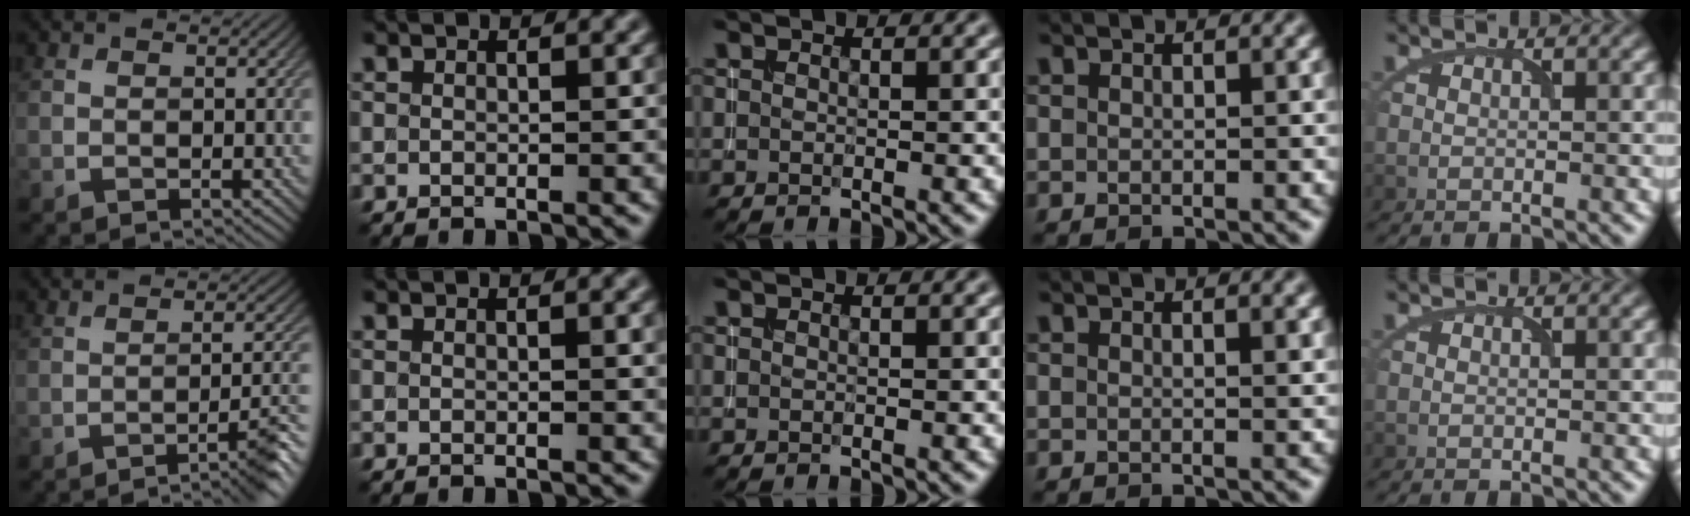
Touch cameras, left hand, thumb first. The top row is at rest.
{"thumb": {"total": 6.8, "force": [-4.2, 0.8, 5.3], "torque": [-0.070, 0.007, -0.066]}, "index": {"total": 1.3, "force": [0.1, 0.4, 1.2], "torque": [-0.015, -0.001, -0.001]}, "ring": {"total": 1.1, "force": [0.6, 0.4, 0.9], "torque": [-0.006, 0.003, 0.007]}}